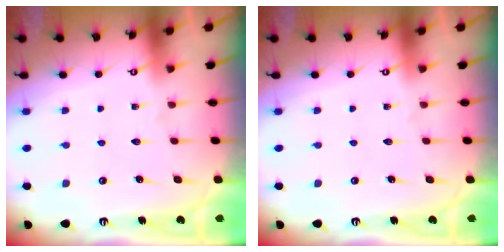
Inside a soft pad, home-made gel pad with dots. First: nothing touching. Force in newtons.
{"total": 0.0}